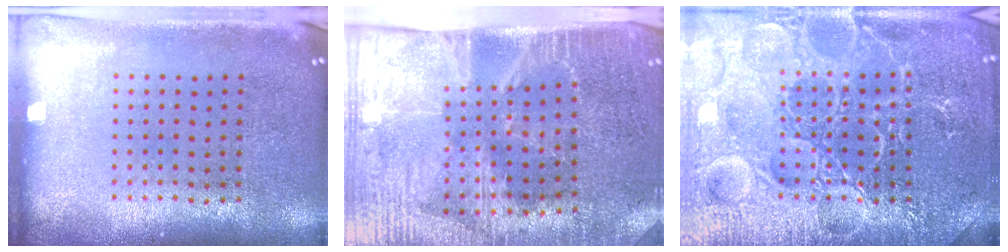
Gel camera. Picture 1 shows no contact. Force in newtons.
{"total": 4.3, "press": 3.6, "slide": 2.3}
{"total": 7.4, "press": 7.4, "slide": 0.9}